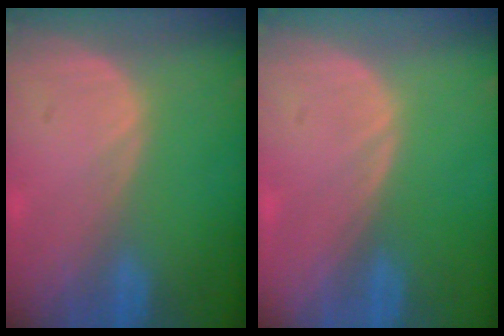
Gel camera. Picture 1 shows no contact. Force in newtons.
{"total": 0.0}